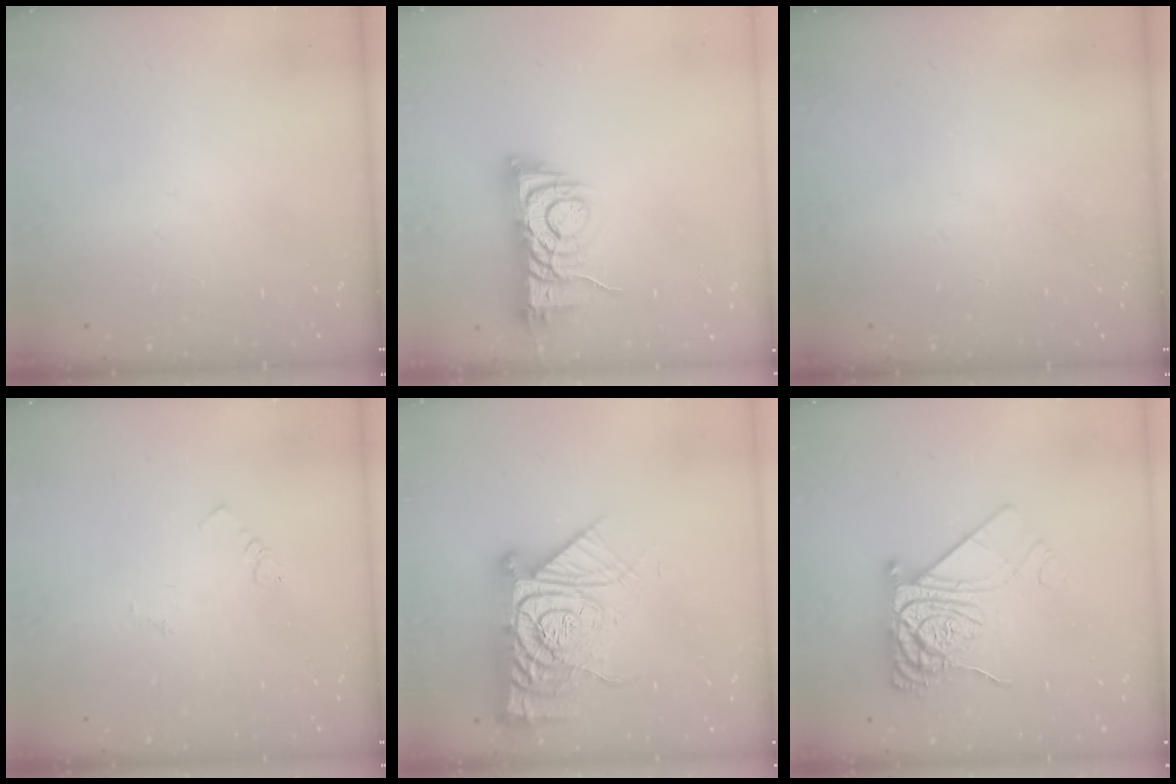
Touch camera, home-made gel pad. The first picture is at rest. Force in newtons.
{"total": 8.0, "press": 7.9, "slide": 1.3}
{"total": 0.0}
{"total": 2.5, "press": 2.5, "slide": 0.4}
{"total": 22.0, "press": 21.9, "slide": 2.2}
{"total": 12.3, "press": 12.3, "slide": 1.0}